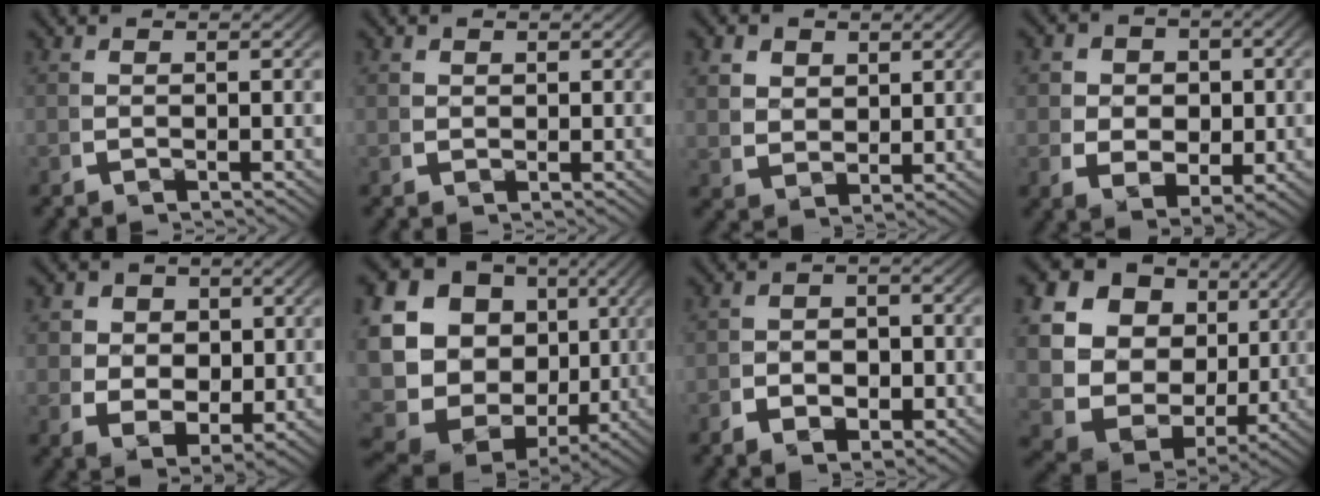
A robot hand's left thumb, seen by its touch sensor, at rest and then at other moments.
{"total": 0.7, "force": [0.6, 0.5, 0.1], "torque": [0.007, 0.002, 0.013]}
{"total": 3.0, "force": [1.2, 2.4, 1.4], "torque": [-0.028, -0.013, 0.033]}
{"total": 6.0, "force": [-0.3, 4.7, 3.7], "torque": [-0.064, -0.023, 0.001]}
{"total": 6.8, "force": [-0.2, 5.4, 4.2], "torque": [-0.081, -0.029, 0.006]}
{"total": 19.1, "force": [0.5, 15.6, 11.1], "torque": [-0.253, -0.037, 0.007]}
{"total": 3.4, "force": [-1.2, 2.3, 2.1], "torque": [-0.018, -0.006, -0.025]}
{"total": 18.5, "force": [1.6, 14.9, 10.8], "torque": [-0.237, -0.031, 0.019]}